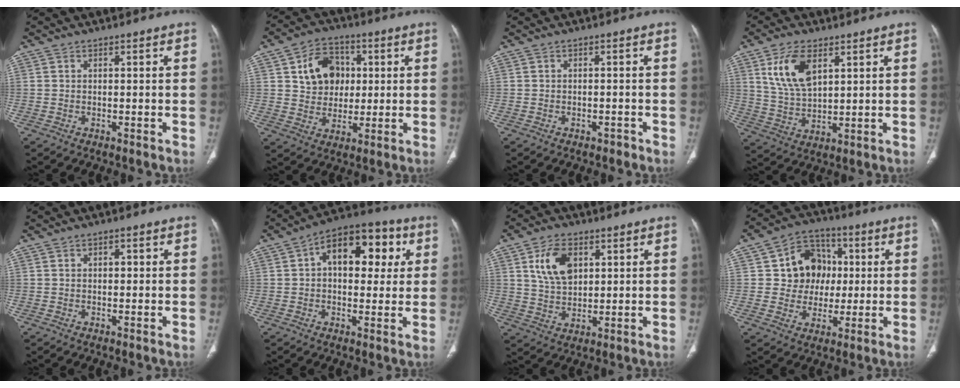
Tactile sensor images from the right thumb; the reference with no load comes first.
{"total": 11.2, "force": [2.8, 9.0, 6.2], "torque": [-0.062, 0.001, 0.047]}
{"total": 1.3, "force": [-1.0, 0.8, 0.3], "torque": [-0.008, 0.007, -0.013]}
{"total": 10.4, "force": [4.6, 5.3, 7.7], "torque": [-0.141, -0.017, 0.097]}
{"total": 1.4, "force": [0.3, 0.8, 1.1], "torque": [-0.017, 0.003, 0.005]}
{"total": 15.6, "force": [3.8, 9.2, 12.0], "torque": [-0.130, 0.021, 0.049]}
{"total": 9.3, "force": [3.3, 5.8, 6.4], "torque": [-0.103, -0.011, 0.067]}
{"total": 12.0, "force": [1.6, 10.6, 5.3], "torque": [-0.027, 0.010, 0.027]}